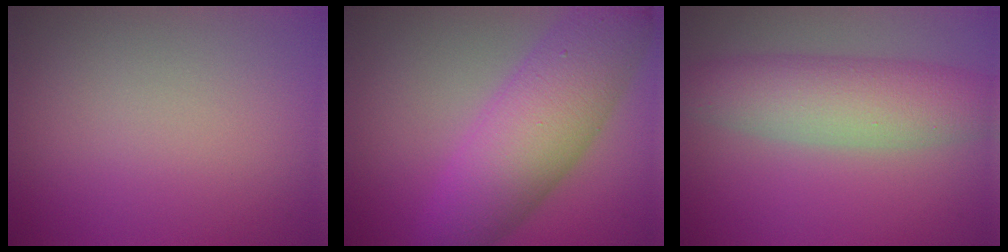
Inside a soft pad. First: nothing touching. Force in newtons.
{"total": 8.5, "press": 8.5, "slide": 0.2}
{"total": 5.8, "press": 5.8, "slide": 0.2}